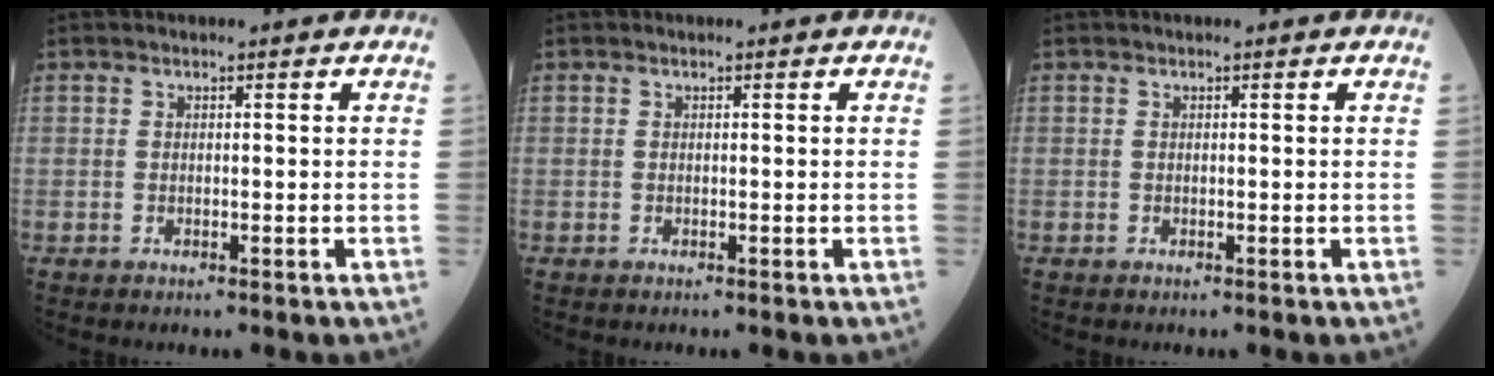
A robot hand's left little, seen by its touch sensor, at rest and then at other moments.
{"total": 0.0}
{"total": 0.0}